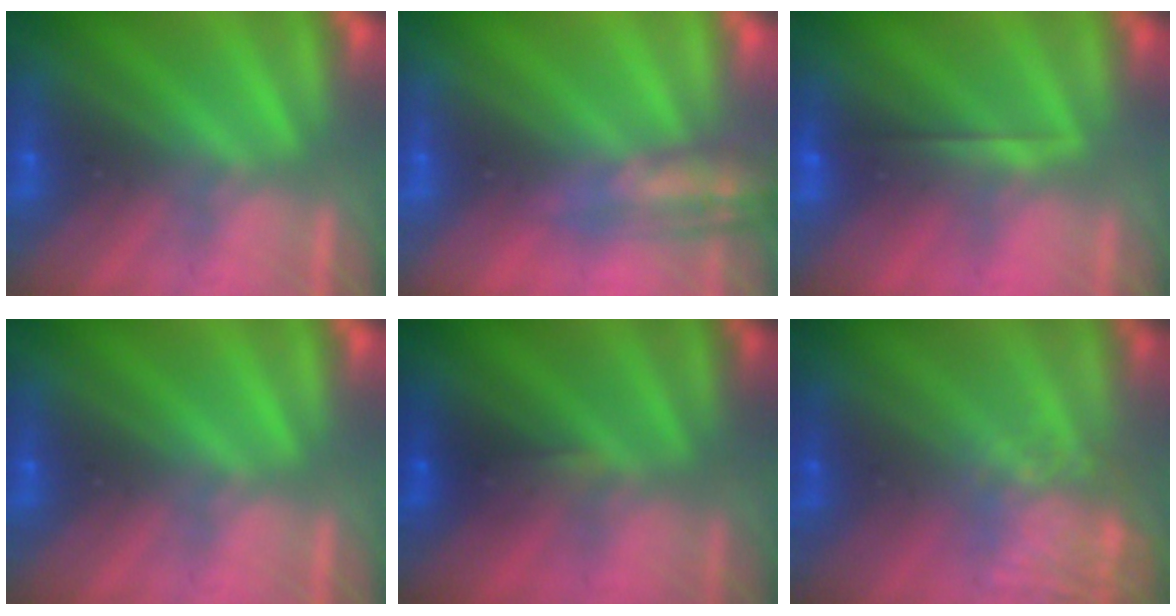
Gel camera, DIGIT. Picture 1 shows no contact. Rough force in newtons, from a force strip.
{"total": 2.6}
{"total": 2.7}
{"total": 0.0}
{"total": 3.9}
{"total": 4.6}